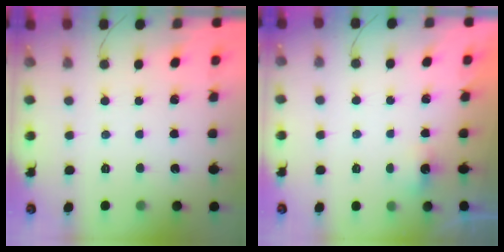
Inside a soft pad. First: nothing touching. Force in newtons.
{"total": 10.0, "press": 2.1, "slide": 9.8}